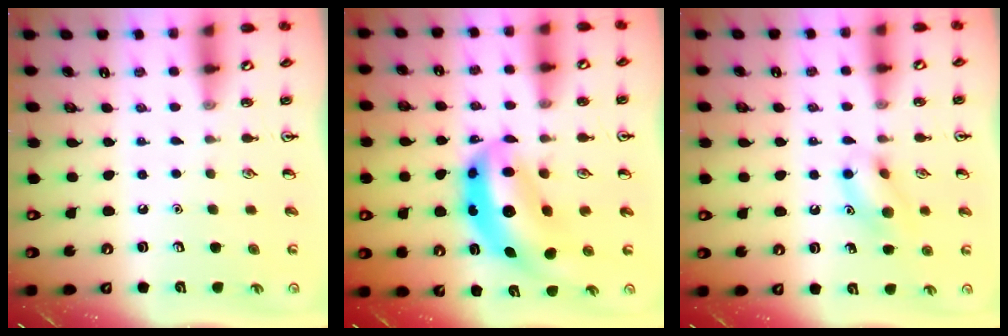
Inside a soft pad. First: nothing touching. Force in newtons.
{"total": 11.2, "press": 10.7, "slide": 3.2}
{"total": 10.8, "press": 10.7, "slide": 1.4}